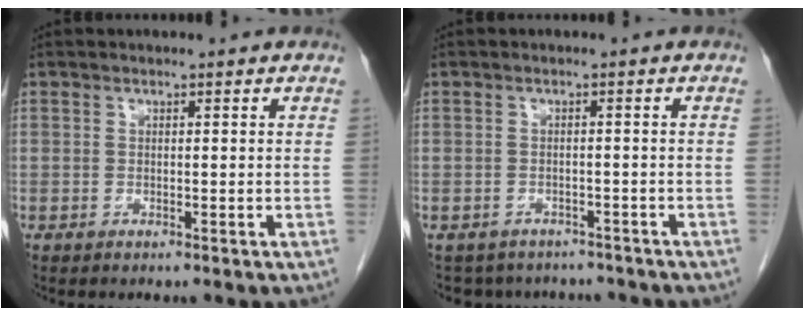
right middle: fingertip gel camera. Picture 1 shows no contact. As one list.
[{"total": 7.9, "force": [-6.9, 3.8, 0.9], "torque": [-0.011, 0.010, -0.079]}]